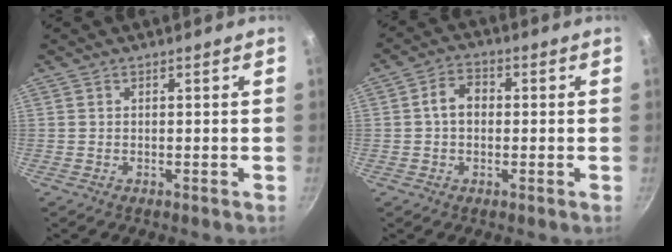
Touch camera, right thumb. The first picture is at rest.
{"total": 5.1, "force": [0.1, 3.8, 3.4], "torque": [-0.043, 0.016, -0.006]}